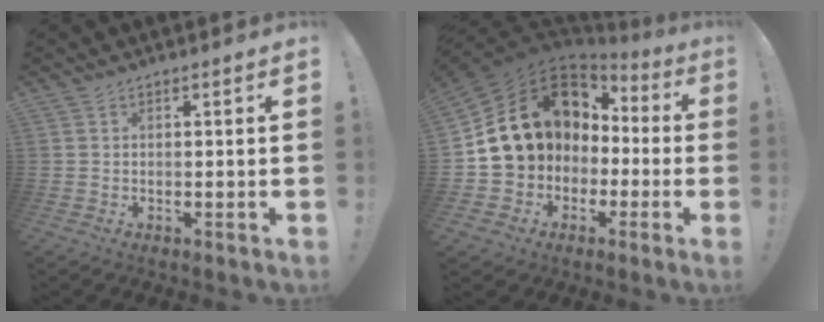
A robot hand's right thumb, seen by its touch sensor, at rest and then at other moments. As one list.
[{"total": 16.6, "force": [4.1, 13.8, 8.3], "torque": [-0.132, -0.018, 0.104]}]